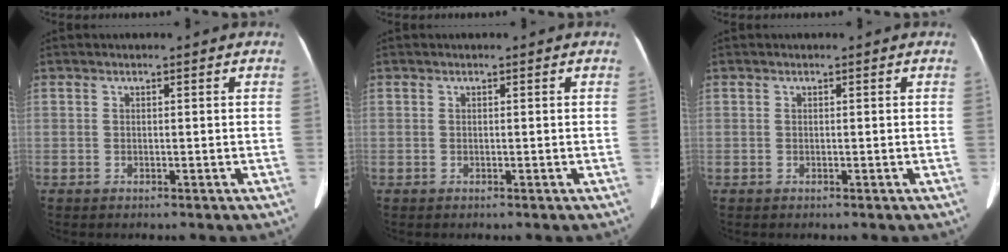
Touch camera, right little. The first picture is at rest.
{"total": 0.0}
{"total": 0.0}